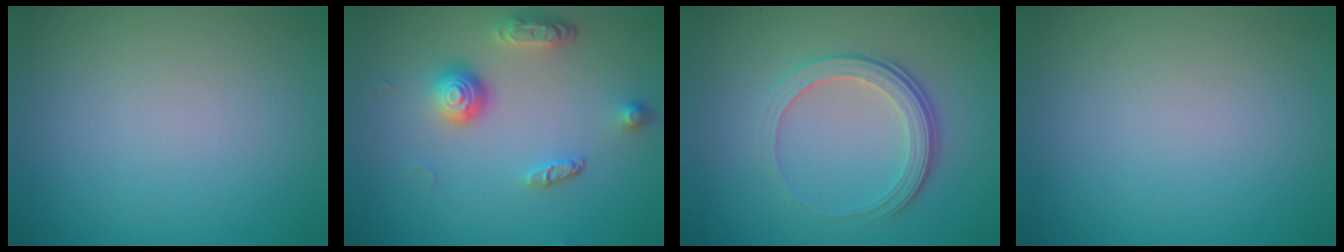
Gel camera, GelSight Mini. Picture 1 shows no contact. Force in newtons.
{"total": 3.9, "press": 2.9, "slide": 2.7}
{"total": 3.8, "press": 2.6, "slide": 2.8}
{"total": 0.0}